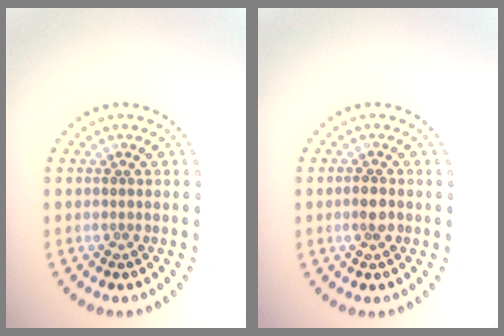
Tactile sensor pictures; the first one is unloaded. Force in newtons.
{"total": 1.6, "press": 1.6, "slide": 0.4}